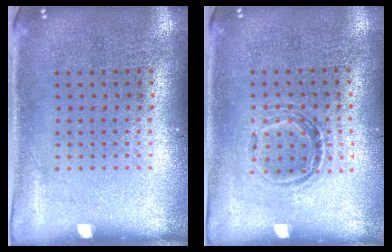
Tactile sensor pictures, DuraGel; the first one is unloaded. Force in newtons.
{"total": 1.1, "press": 1.0, "slide": 0.4}